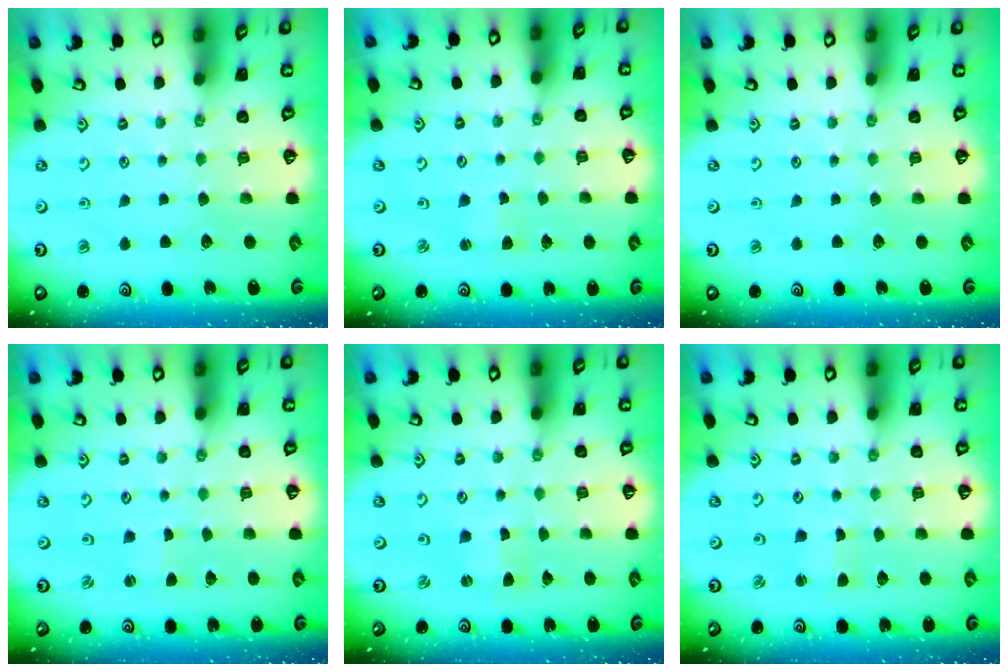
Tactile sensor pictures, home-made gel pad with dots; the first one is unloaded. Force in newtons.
{"total": 2.1, "press": 2.1, "slide": 0.3}
{"total": 0.0}
{"total": 0.5, "press": 0.5, "slide": 0.1}
{"total": 0.0}
{"total": 1.3, "press": 1.3, "slide": 0.1}